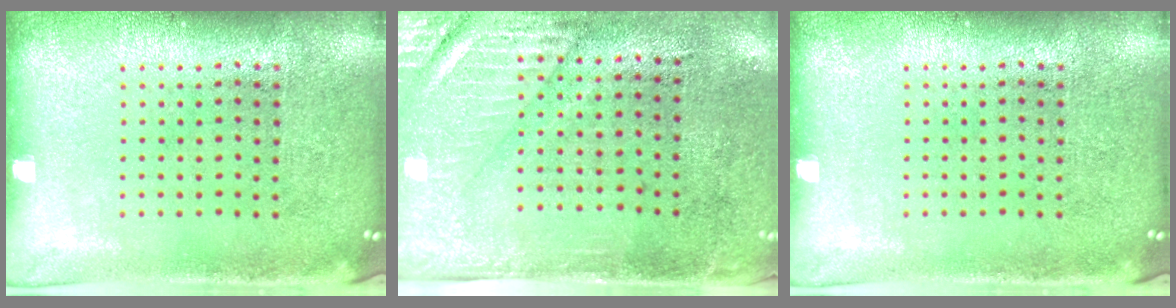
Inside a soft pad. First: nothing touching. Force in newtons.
{"total": 2.8, "press": 2.4, "slide": 1.4}
{"total": 0.0}